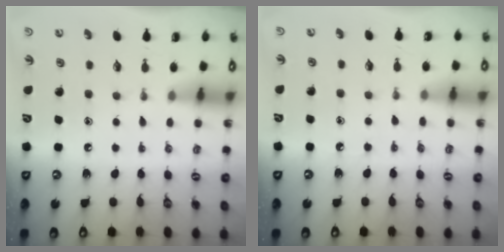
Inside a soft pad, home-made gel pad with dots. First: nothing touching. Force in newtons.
{"total": 4.5, "press": 4.5, "slide": 0.6}